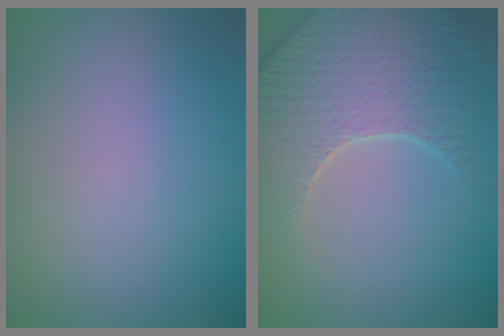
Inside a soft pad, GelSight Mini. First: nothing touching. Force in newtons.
{"total": 5.4, "press": 5.1, "slide": 1.7}